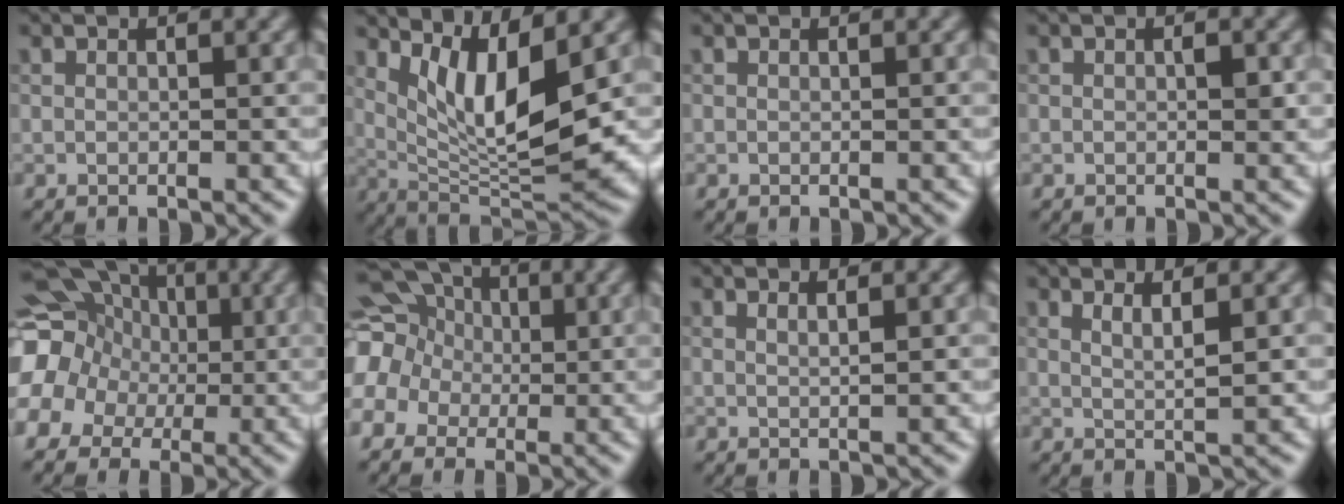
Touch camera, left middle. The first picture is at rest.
{"total": 8.0, "force": [2.2, 2.2, 7.4], "torque": [-0.131, -0.017, 0.052]}
{"total": 0.0}
{"total": 0.7, "force": [-0.3, 0.2, 0.6], "torque": [-0.013, 0.000, 0.001]}
{"total": 17.8, "force": [2.9, 16.0, 7.3], "torque": [-0.173, 0.022, 0.021]}
{"total": 16.2, "force": [4.0, 14.1, 6.7], "torque": [-0.187, 0.038, 0.038]}
{"total": 1.1, "force": [0.4, 0.4, 0.9], "torque": [0.000, 0.006, -0.003]}
{"total": 1.6, "force": [0.5, 0.2, 1.4], "torque": [-0.017, -0.002, 0.014]}